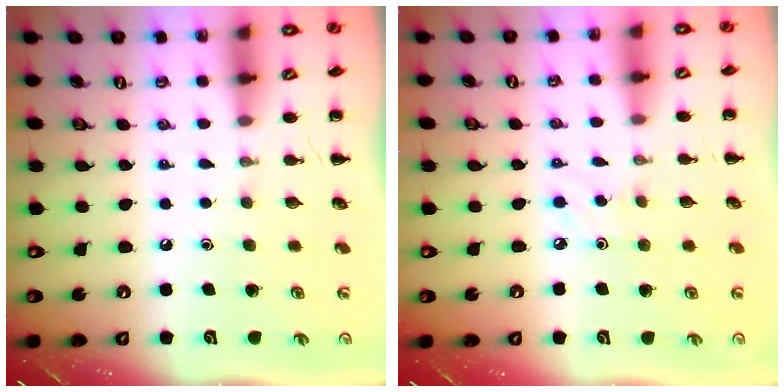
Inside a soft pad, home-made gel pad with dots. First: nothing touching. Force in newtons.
{"total": 2.7, "press": 2.5, "slide": 0.9}